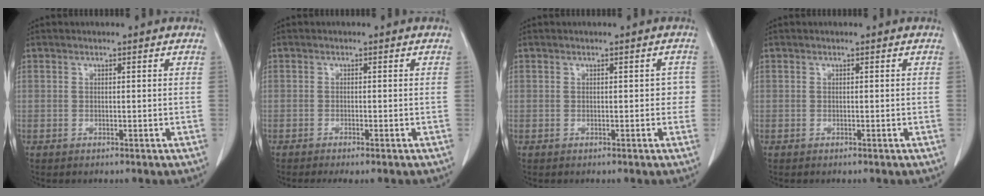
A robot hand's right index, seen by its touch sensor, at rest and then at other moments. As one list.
[{"total": 2.6, "force": [-2.1, 0.0, 1.5], "torque": [-0.022, -0.006, -0.030]}, {"total": 1.6, "force": [0.0, 1.1, 1.1], "torque": [-0.001, 0.016, -0.002]}, {"total": 0.0}]